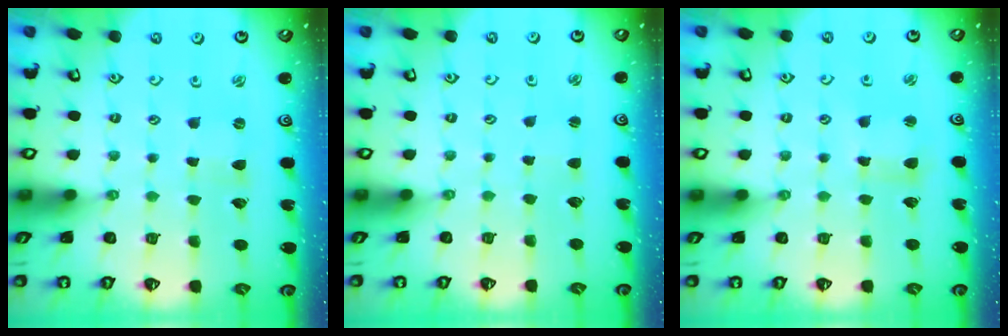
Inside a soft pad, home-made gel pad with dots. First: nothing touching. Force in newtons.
{"total": 1.5, "press": 1.5, "slide": 0.1}
{"total": 3.6, "press": 3.6, "slide": 0.3}